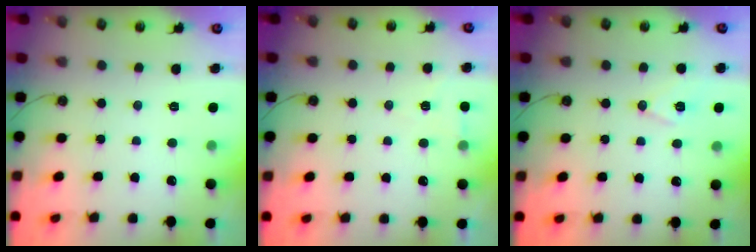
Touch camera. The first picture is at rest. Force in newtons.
{"total": 5.2, "press": 2.9, "slide": 4.3}
{"total": 8.7, "press": 7.9, "slide": 3.7}